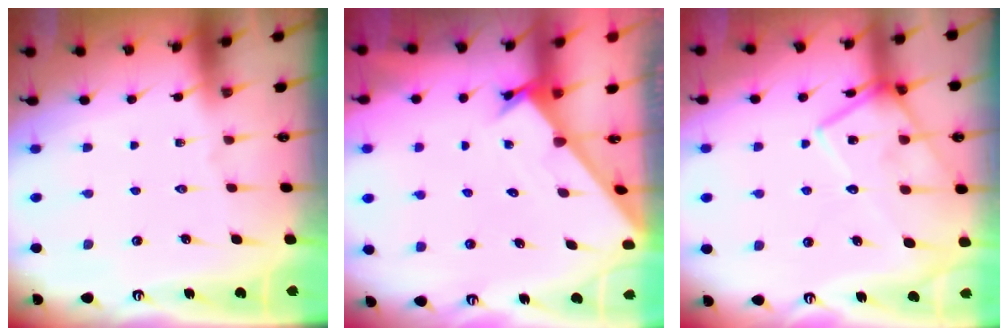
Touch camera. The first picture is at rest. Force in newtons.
{"total": 1.6, "press": 1.6, "slide": 0.1}
{"total": 16.0, "press": 16.0, "slide": 0.9}